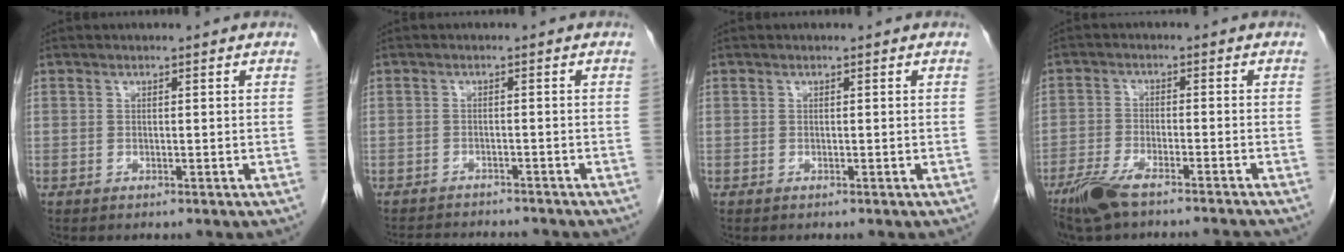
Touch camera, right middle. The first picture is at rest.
{"total": 8.0, "force": [-7.5, 1.6, 2.2], "torque": [-0.031, -0.001, -0.101]}
{"total": 0.0}
{"total": 9.2, "force": [-7.7, 0.4, 5.0], "torque": [-0.089, -0.017, -0.132]}